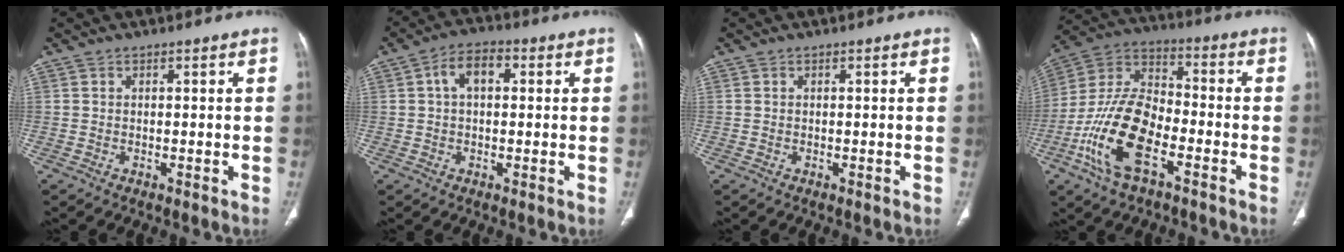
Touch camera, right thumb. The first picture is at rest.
{"total": 6.7, "force": [1.5, 3.9, 5.2], "torque": [-0.086, 0.019, 0.020]}
{"total": 0.0}
{"total": 16.9, "force": [-6.7, 8.1, 13.2], "torque": [-0.255, 0.041, -0.129]}